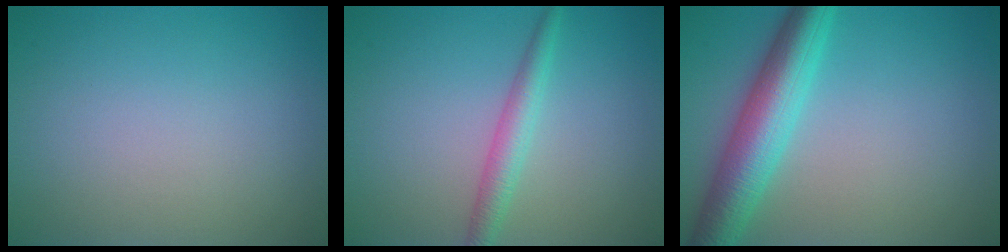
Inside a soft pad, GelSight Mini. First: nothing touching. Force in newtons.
{"total": 2.4, "press": 2.4, "slide": 0.0}
{"total": 6.5, "press": 6.5, "slide": 0.1}